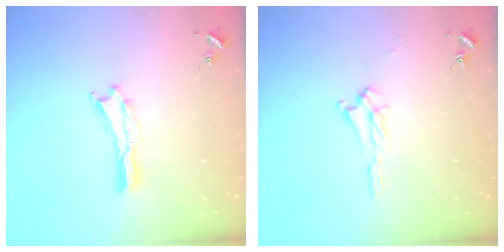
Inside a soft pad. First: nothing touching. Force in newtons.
{"total": 2.4, "press": 2.4, "slide": 0.4}